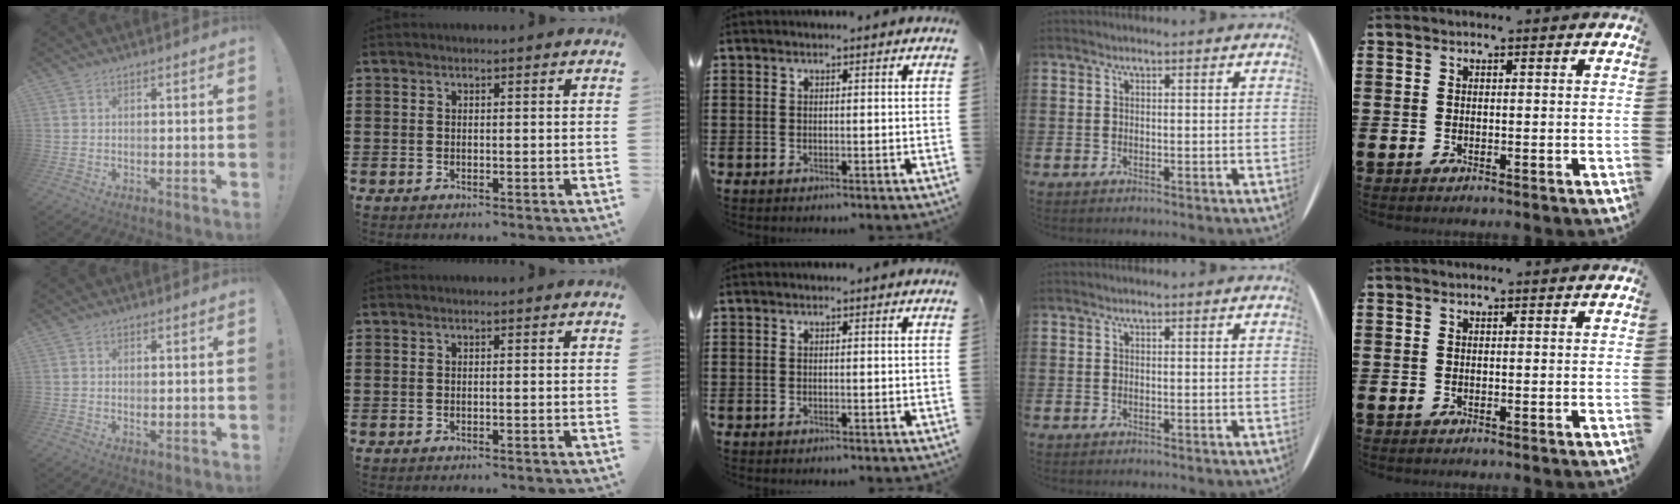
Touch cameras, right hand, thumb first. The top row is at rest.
{"thumb": {"total": 0.8, "force": [0.3, 0.5, 0.5], "torque": [-0.001, -0.003, 0.003]}, "index": {"total": 0.6, "force": [-0.5, -0.2, 0.1], "torque": [-0.003, -0.003, -0.010]}}